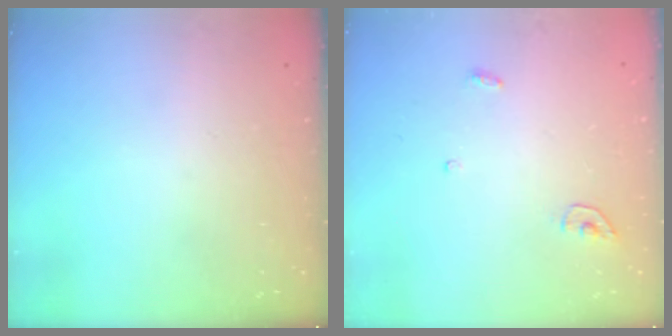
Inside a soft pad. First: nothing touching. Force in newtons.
{"total": 3.5, "press": 3.5, "slide": 0.3}